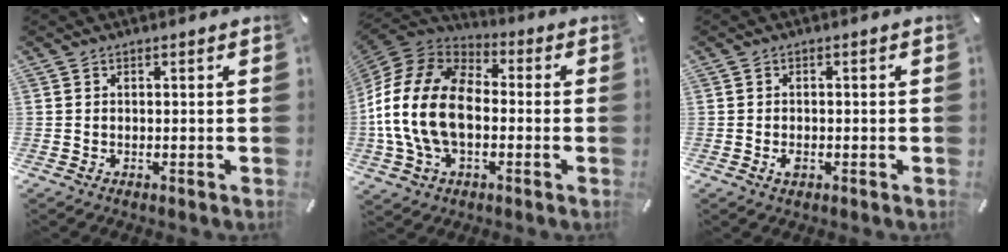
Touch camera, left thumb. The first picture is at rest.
{"total": 18.7, "force": [-3.8, 12.6, 13.3], "torque": [-0.286, 0.029, -0.071]}
{"total": 2.0, "force": [-0.7, 1.1, 1.5], "torque": [-0.034, 0.000, -0.015]}